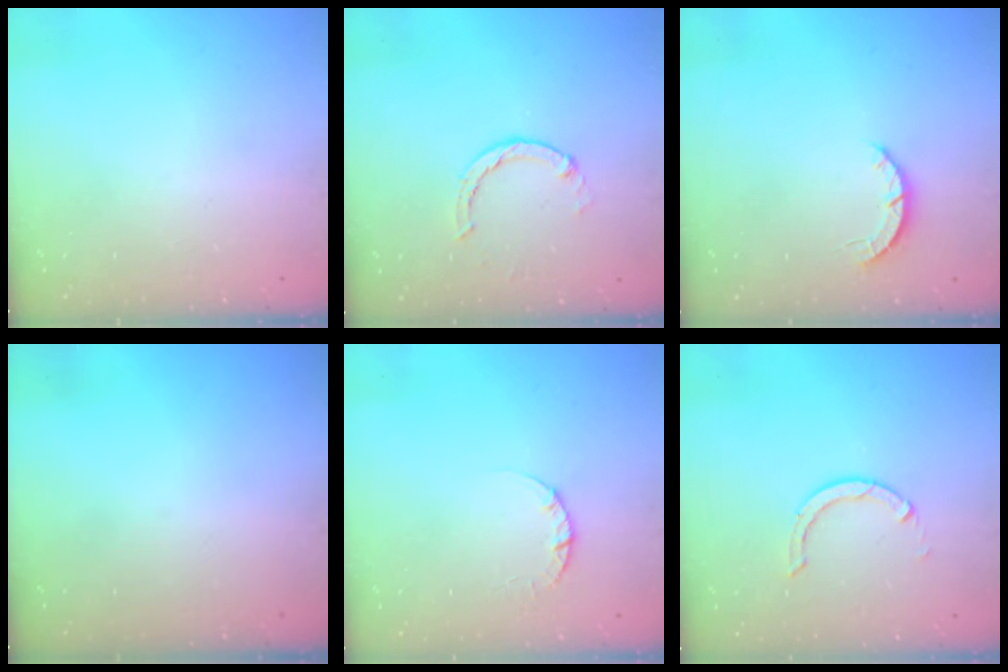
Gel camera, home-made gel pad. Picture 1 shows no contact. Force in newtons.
{"total": 2.0, "press": 2.0, "slide": 0.2}
{"total": 2.8, "press": 2.8, "slide": 0.4}
{"total": 0.0}
{"total": 2.4, "press": 2.4, "slide": 0.3}
{"total": 2.9, "press": 2.9, "slide": 0.4}